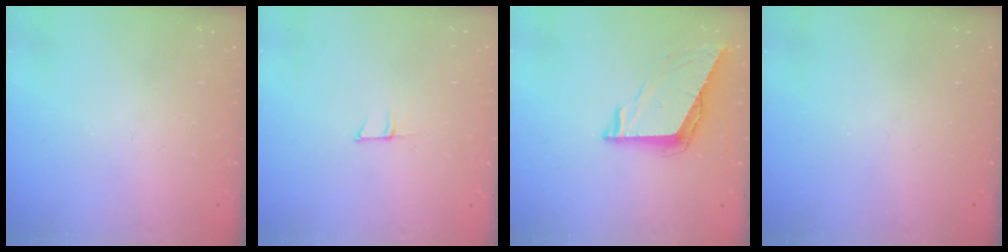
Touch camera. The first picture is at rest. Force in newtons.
{"total": 5.5, "press": 5.4, "slide": 0.8}
{"total": 7.5, "press": 7.5, "slide": 0.5}
{"total": 0.0}